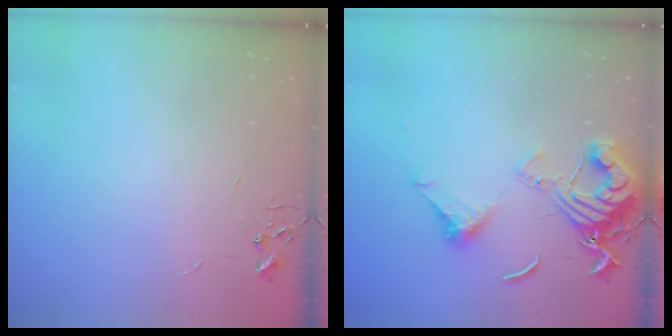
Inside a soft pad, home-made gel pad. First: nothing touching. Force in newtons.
{"total": 15.7, "press": 15.6, "slide": 1.8}